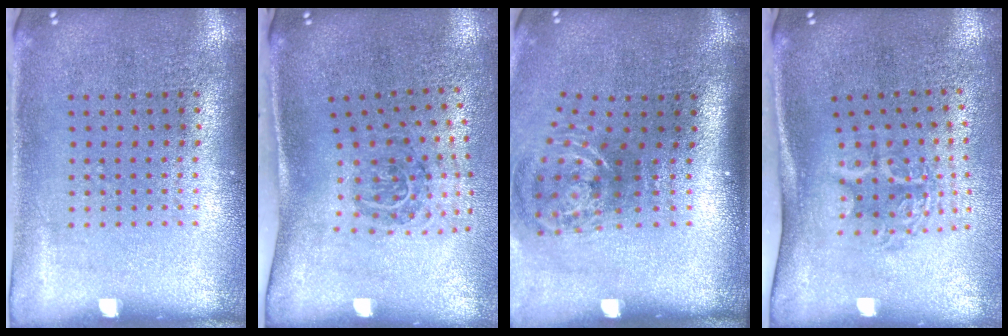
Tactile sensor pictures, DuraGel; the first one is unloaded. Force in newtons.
{"total": 1.9, "press": 1.2, "slide": 1.5}
{"total": 1.8, "press": 1.2, "slide": 1.3}
{"total": 1.9, "press": 1.3, "slide": 1.5}